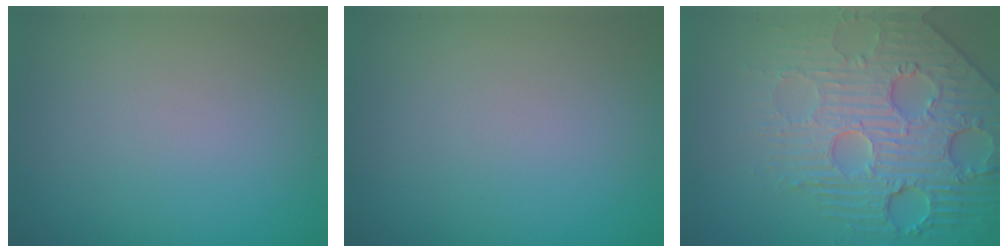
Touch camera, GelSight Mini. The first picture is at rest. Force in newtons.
{"total": 0.0}
{"total": 6.7, "press": 5.5, "slide": 3.8}